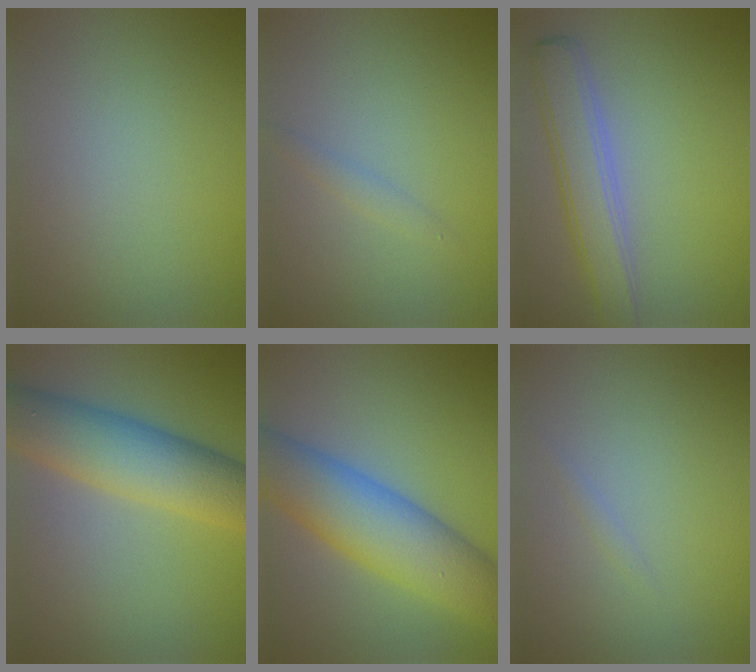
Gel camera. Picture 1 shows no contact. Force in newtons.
{"total": 0.9, "press": 0.9, "slide": 0.0}
{"total": 4.3, "press": 4.3, "slide": 0.3}
{"total": 8.5, "press": 8.5, "slide": 0.3}
{"total": 9.2, "press": 9.2, "slide": 0.2}
{"total": 0.6, "press": 0.6, "slide": 0.1}